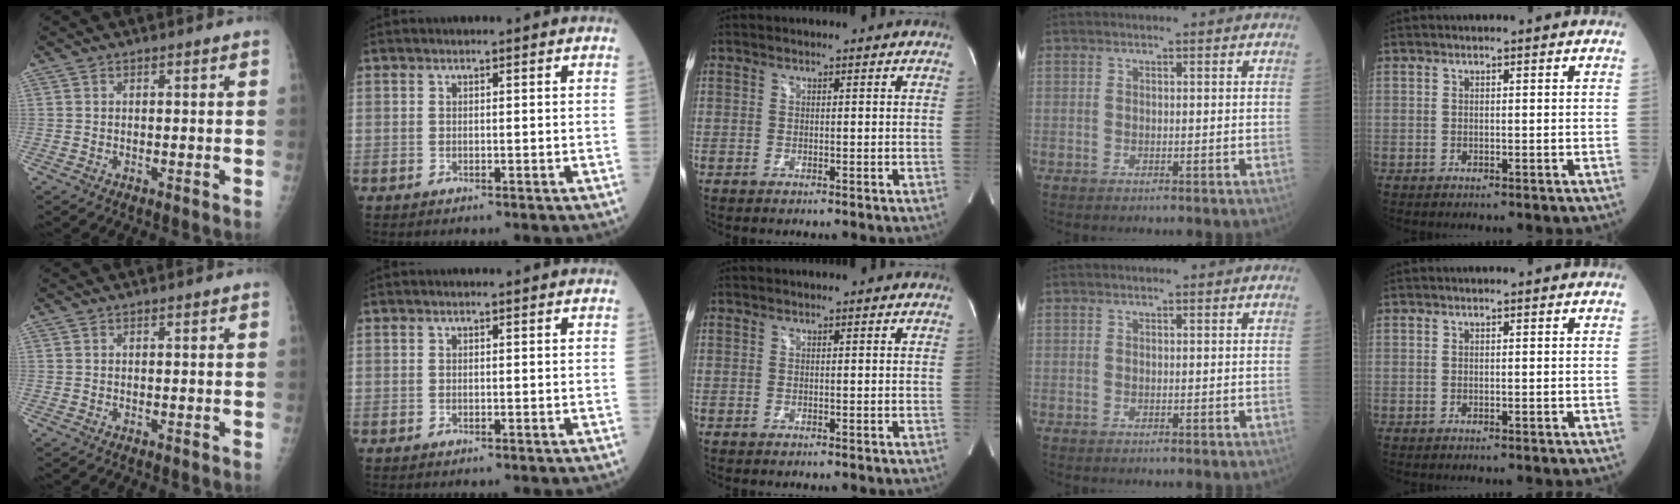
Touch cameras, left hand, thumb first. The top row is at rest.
{}